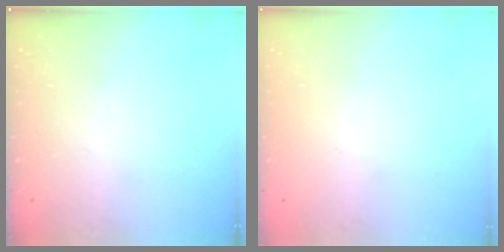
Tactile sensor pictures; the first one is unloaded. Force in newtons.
{"total": 0.0}